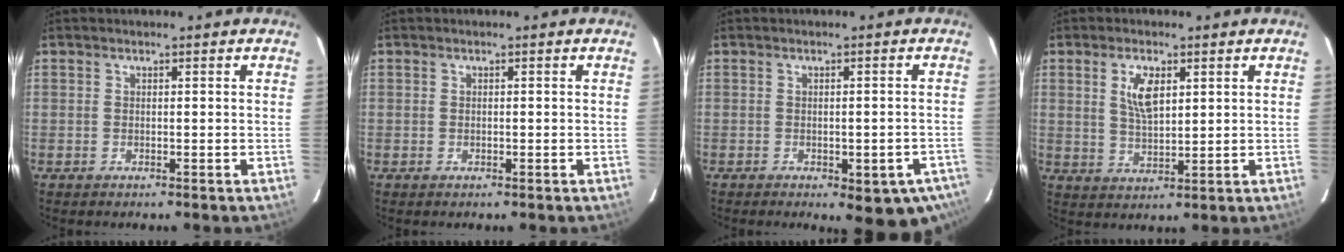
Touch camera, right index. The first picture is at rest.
{"total": 0.5, "force": [-0.1, 0.4, 0.3], "torque": [-0.005, 0.001, 0.000]}
{"total": 11.6, "force": [-7.0, 4.5, 8.2], "torque": [-0.097, -0.018, -0.080]}
{"total": 6.2, "force": [2.3, 2.8, 5.0], "torque": [-0.091, 0.002, 0.048]}